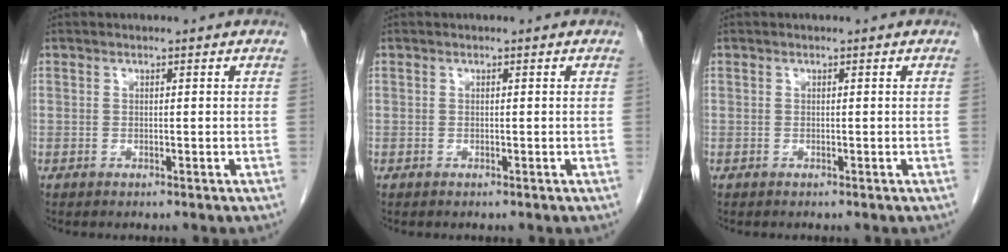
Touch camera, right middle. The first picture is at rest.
{"total": 0.0}
{"total": 0.0}